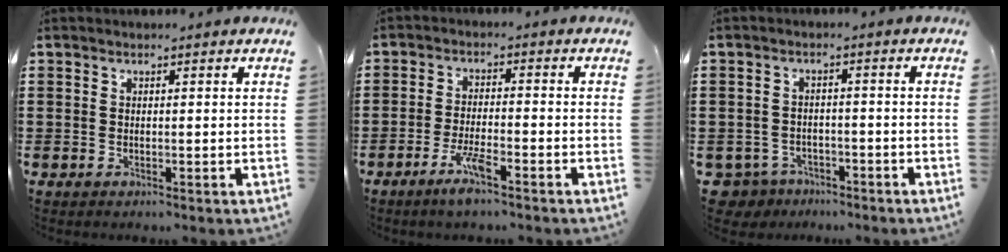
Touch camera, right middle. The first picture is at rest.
{"total": 4.5, "force": [-2.8, 0.6, 3.4], "torque": [-0.076, -0.004, -0.056]}
{"total": 3.4, "force": [-3.2, 1.2, 0.0], "torque": [-0.024, -0.005, -0.074]}